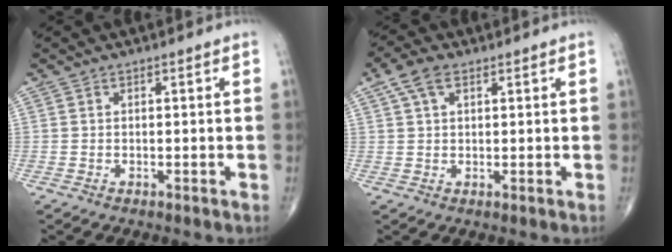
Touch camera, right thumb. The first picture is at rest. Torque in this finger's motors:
{"motor_torque": [-0.21, 0.09, 0.88, 0.16, 0.00]}